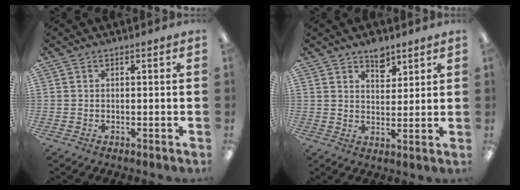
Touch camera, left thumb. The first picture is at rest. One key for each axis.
{"total": 6.1, "fx": 4.6, "fy": 3.3, "fz": 2.2, "tx": -0.017, "ty": -0.026, "tz": 0.077}